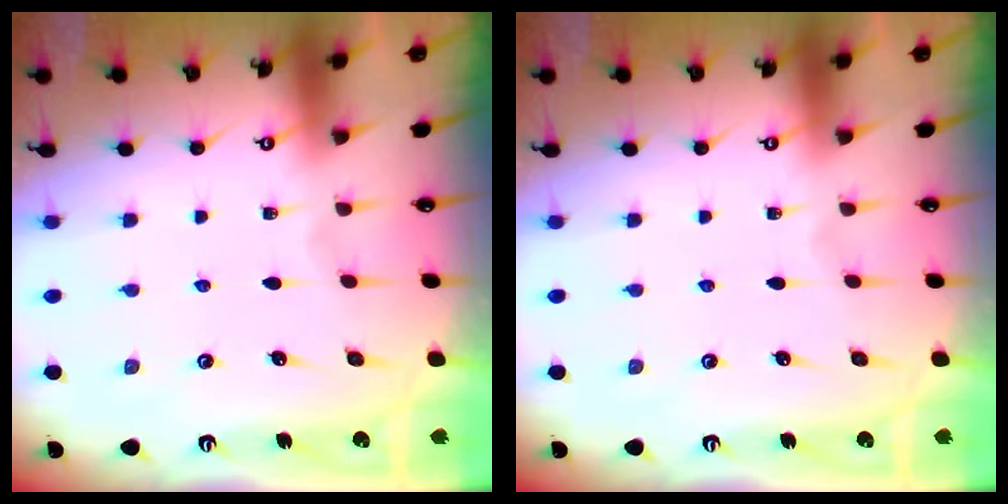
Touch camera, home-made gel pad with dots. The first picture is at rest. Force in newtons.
{"total": 0.0}